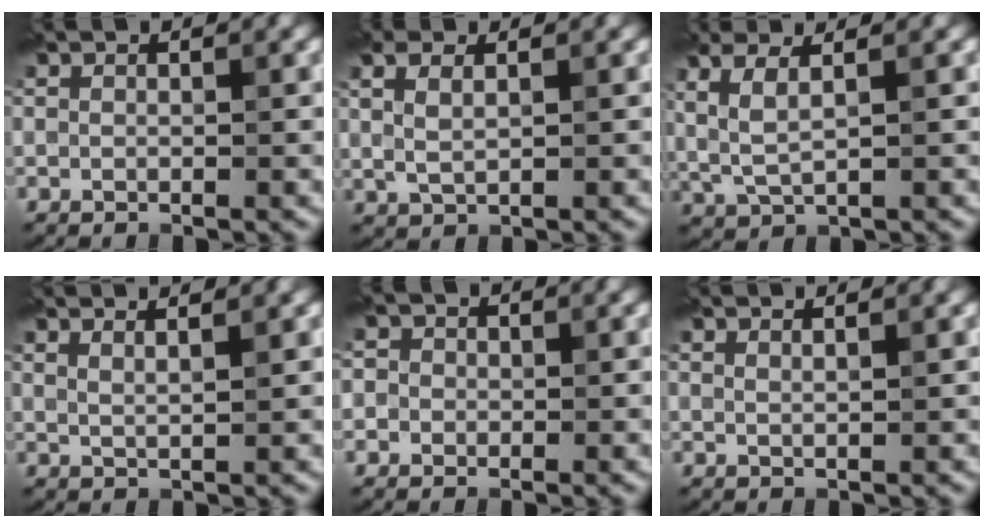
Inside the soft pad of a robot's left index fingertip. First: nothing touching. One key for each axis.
{"total": 2.9, "fx": 1.3, "fy": 1.5, "fz": 2.1, "tx": -0.050, "ty": 0.003, "tz": 0.026}
{"total": 3.6, "fx": 1.3, "fy": 1.2, "fz": 3.2, "tx": -0.067, "ty": 0.004, "tz": 0.032}
{"total": 3.6, "fx": 2.6, "fy": 1.3, "fz": 2.2, "tx": -0.003, "ty": 0.019, "tz": 0.008}
{"total": 2.4, "fx": 0.6, "fy": 2.1, "fz": 0.8, "tx": 0.014, "ty": 0.014, "tz": -0.014}
{"total": 2.3, "fx": 1.7, "fy": 0.9, "fz": 1.4, "tx": 0.006, "ty": 0.005, "tz": -0.001}